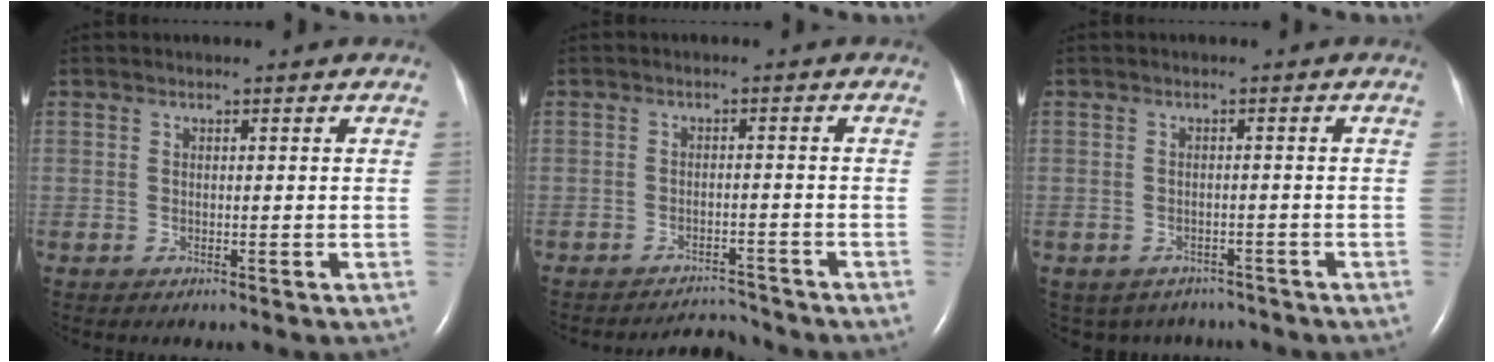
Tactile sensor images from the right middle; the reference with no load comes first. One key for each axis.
{"total": 3.7, "fx": -3.6, "fy": -0.2, "fz": -0.8, "tx": 0.010, "ty": -0.002, "tz": -0.056}
{"total": 6.0, "fx": -5.0, "fy": 3.3, "fz": 0.4, "tx": -0.001, "ty": 0.008, "tz": -0.060}